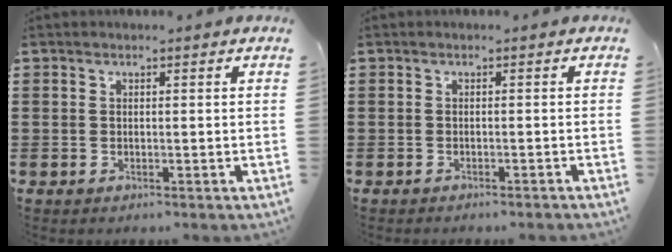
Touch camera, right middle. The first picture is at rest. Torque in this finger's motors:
{"motor_torque": [1.32, 0.01, 0.23, 0.08]}